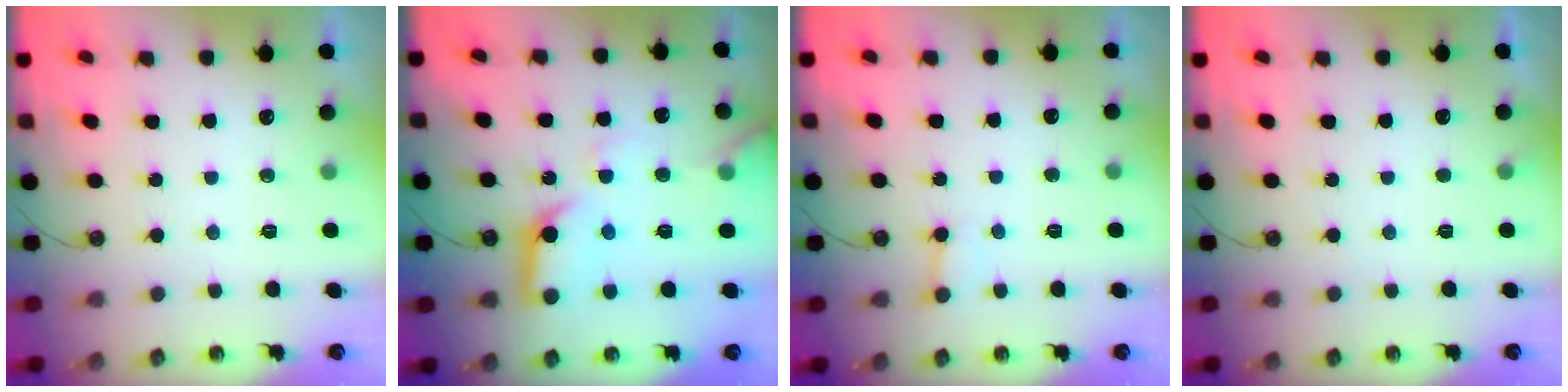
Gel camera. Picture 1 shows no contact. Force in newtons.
{"total": 13.4, "press": 13.3, "slide": 1.2}
{"total": 3.4, "press": 3.3, "slide": 0.5}
{"total": 4.0, "press": 4.0, "slide": 0.4}